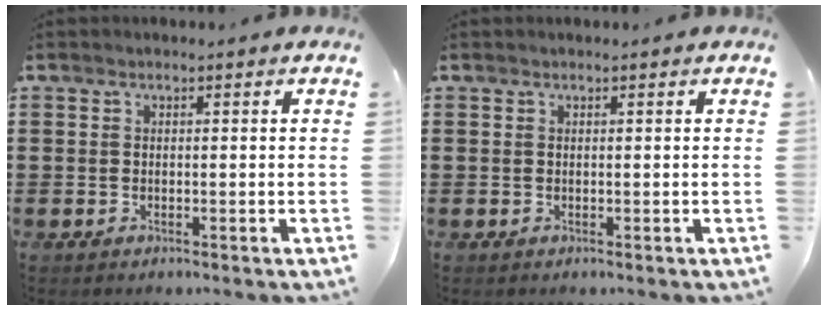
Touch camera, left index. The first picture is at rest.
{"total": 0.0}